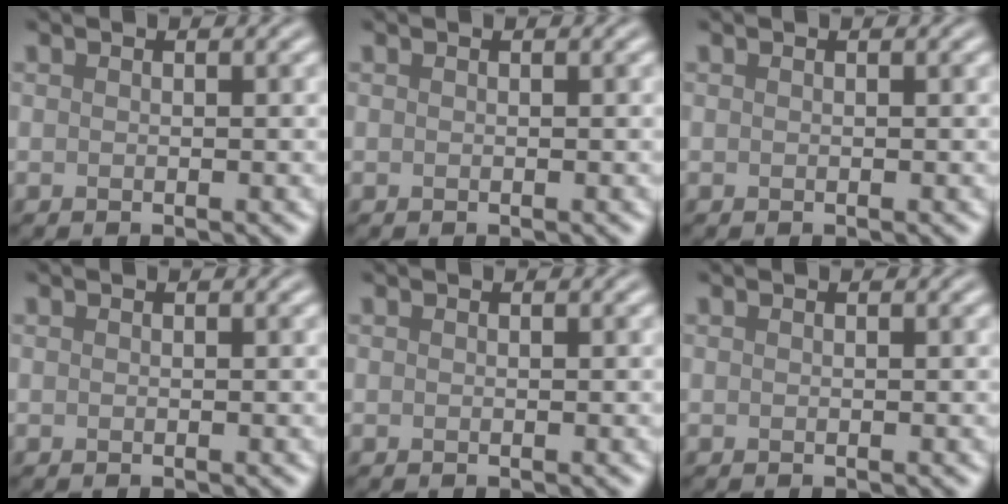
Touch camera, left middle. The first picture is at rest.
{"total": 0.0}
{"total": 0.0}
{"total": 0.0}
{"total": 0.0}
{"total": 0.0}